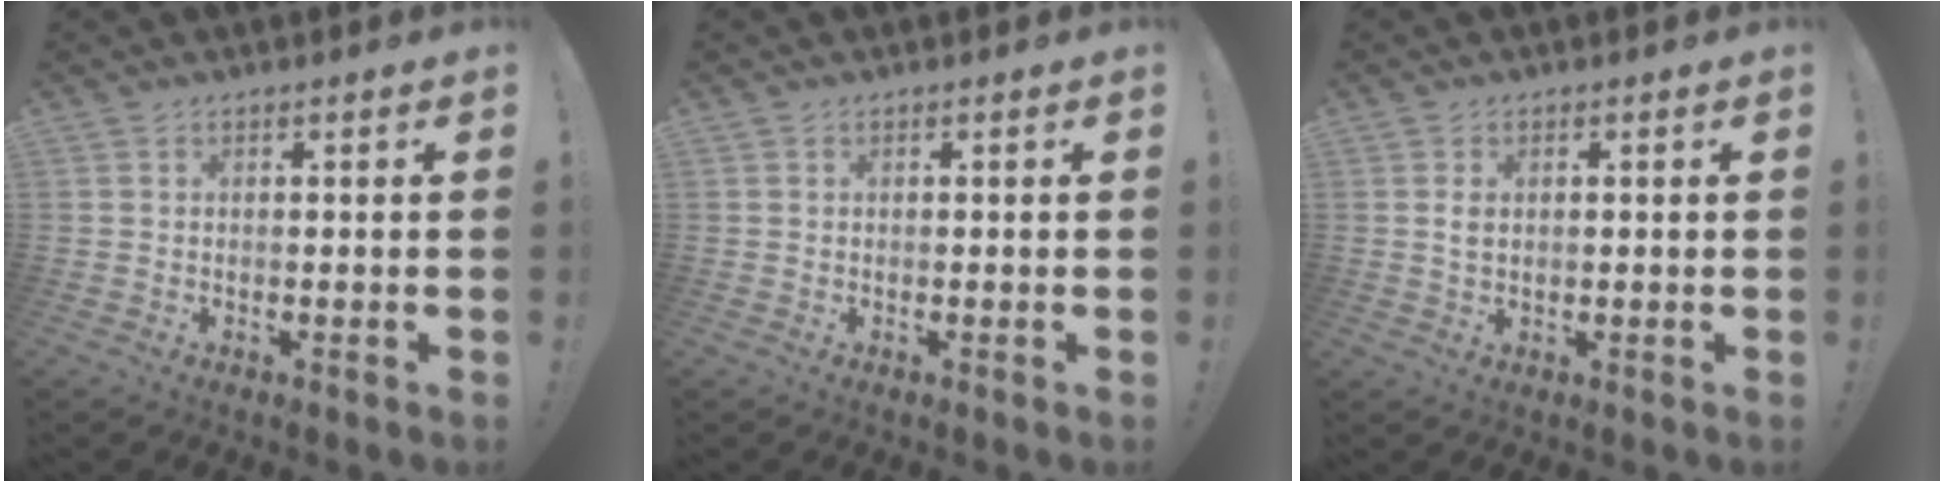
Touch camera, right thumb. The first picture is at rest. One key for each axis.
{"total": 0.0}
{"total": 2.1, "fx": 0.5, "fy": 1.2, "fz": 1.7, "tx": -0.032, "ty": 0.002, "tz": 0.009}